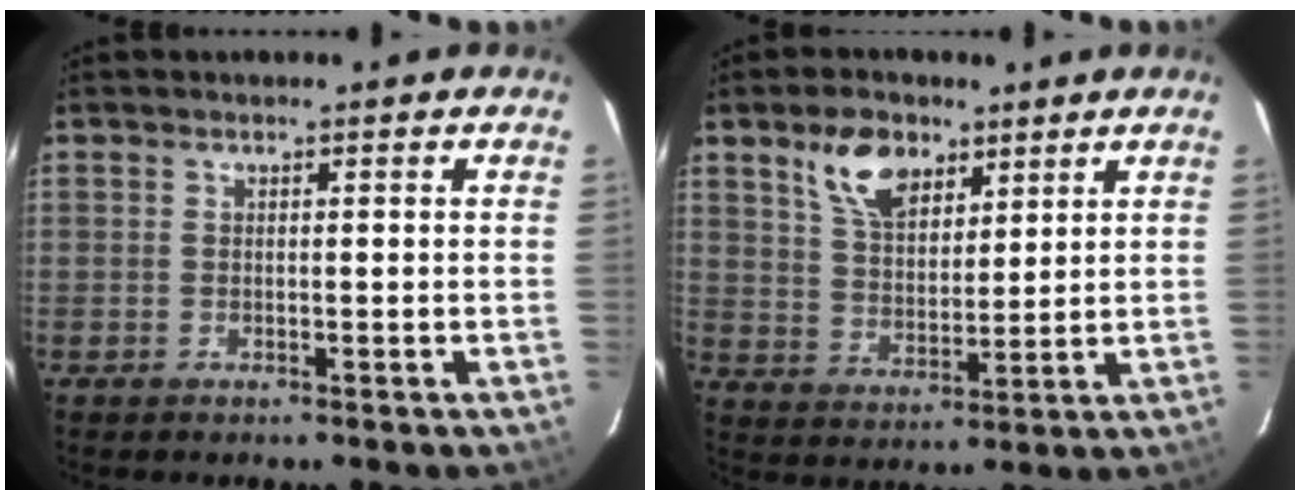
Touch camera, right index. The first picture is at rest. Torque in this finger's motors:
{"motor_torque": [0.37, 0.32, 0.26, 0.10]}